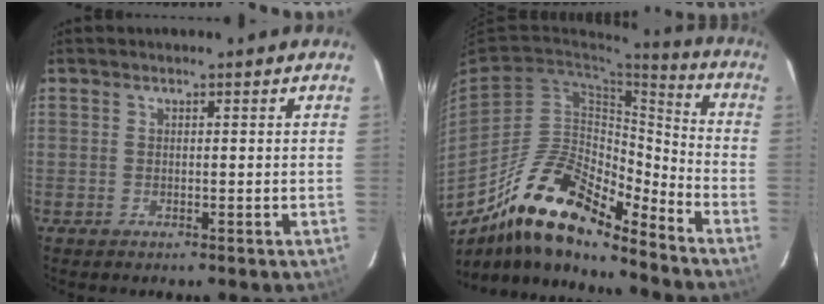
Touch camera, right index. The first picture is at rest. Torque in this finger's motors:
{"motor_torque": [0.28, -0.57, 0.81, 0.18]}